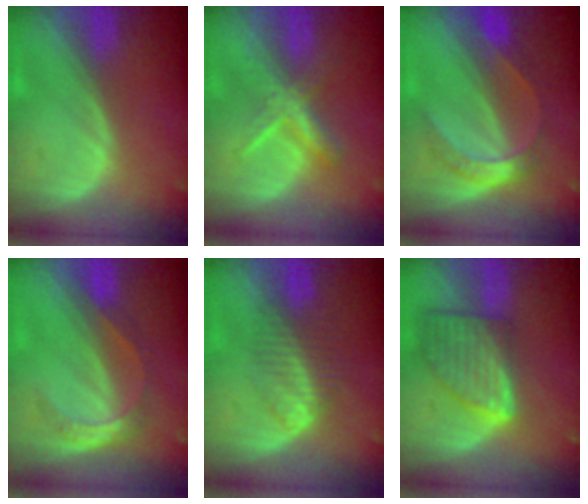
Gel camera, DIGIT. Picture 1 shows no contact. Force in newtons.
{"total": 5.5, "press": 5.3, "slide": 1.7}
{"total": 5.9, "press": 5.9, "slide": 0.2}
{"total": 5.5, "press": 4.7, "slide": 2.8}
{"total": 6.6, "press": 5.6, "slide": 3.5}
{"total": 8.2, "press": 7.4, "slide": 3.4}